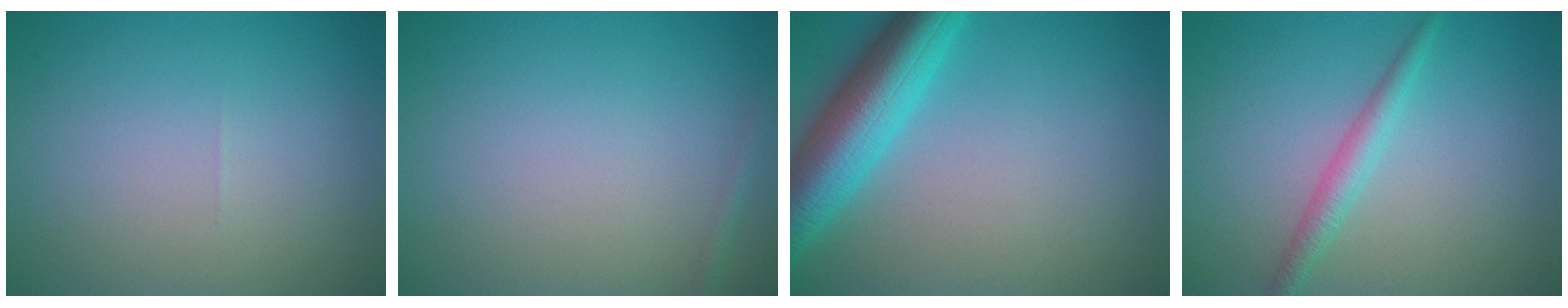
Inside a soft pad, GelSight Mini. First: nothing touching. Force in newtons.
{"total": 0.7, "press": 0.7, "slide": 0.0}
{"total": 7.4, "press": 7.4, "slide": 0.3}
{"total": 2.0, "press": 2.0, "slide": 0.0}